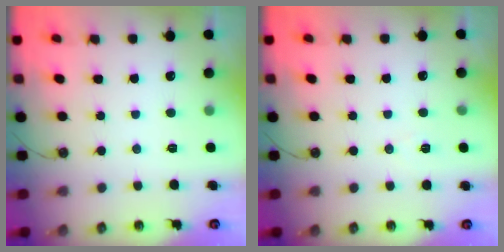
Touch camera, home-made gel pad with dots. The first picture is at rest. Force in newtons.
{"total": 5.6, "press": 3.4, "slide": 4.4}